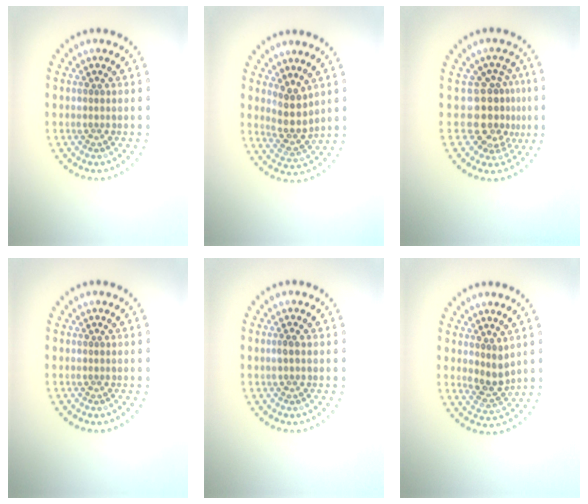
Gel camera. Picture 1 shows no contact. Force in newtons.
{"total": 2.9, "press": 2.3, "slide": 1.7}
{"total": 4.1, "press": 3.2, "slide": 2.6}
{"total": 0.0}
{"total": 0.7, "press": 0.7, "slide": 0.3}
{"total": 2.4, "press": 2.1, "slide": 1.3}